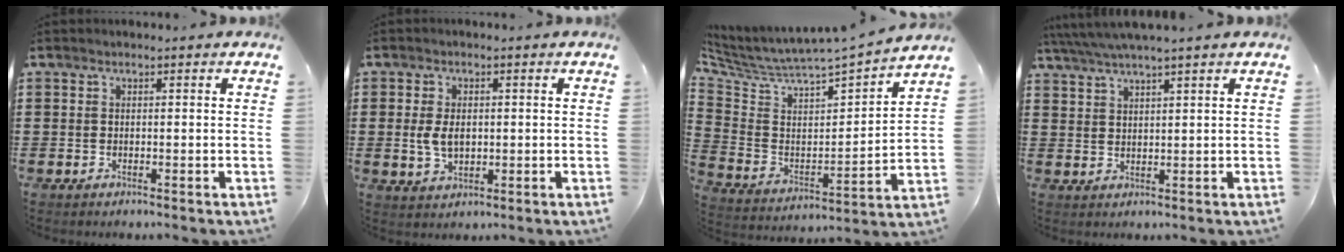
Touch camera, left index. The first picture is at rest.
{"total": 4.0, "force": [0.2, 2.5, 3.2], "torque": [-0.080, 0.003, -0.001]}
{"total": 3.5, "force": [3.3, 0.6, 0.8], "torque": [-0.041, -0.049, 0.048]}
{"total": 3.5, "force": [3.1, -0.5, 1.5], "torque": [-0.036, -0.006, 0.056]}